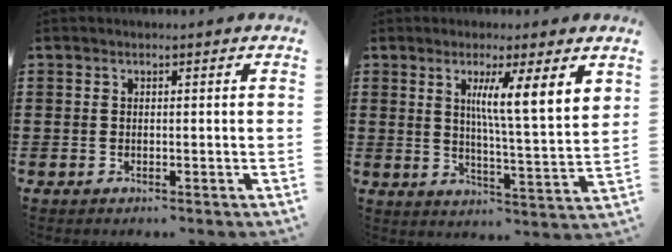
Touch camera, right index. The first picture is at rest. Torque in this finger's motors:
{"motor_torque": [0.79, 0.48, 0.73, 0.14]}